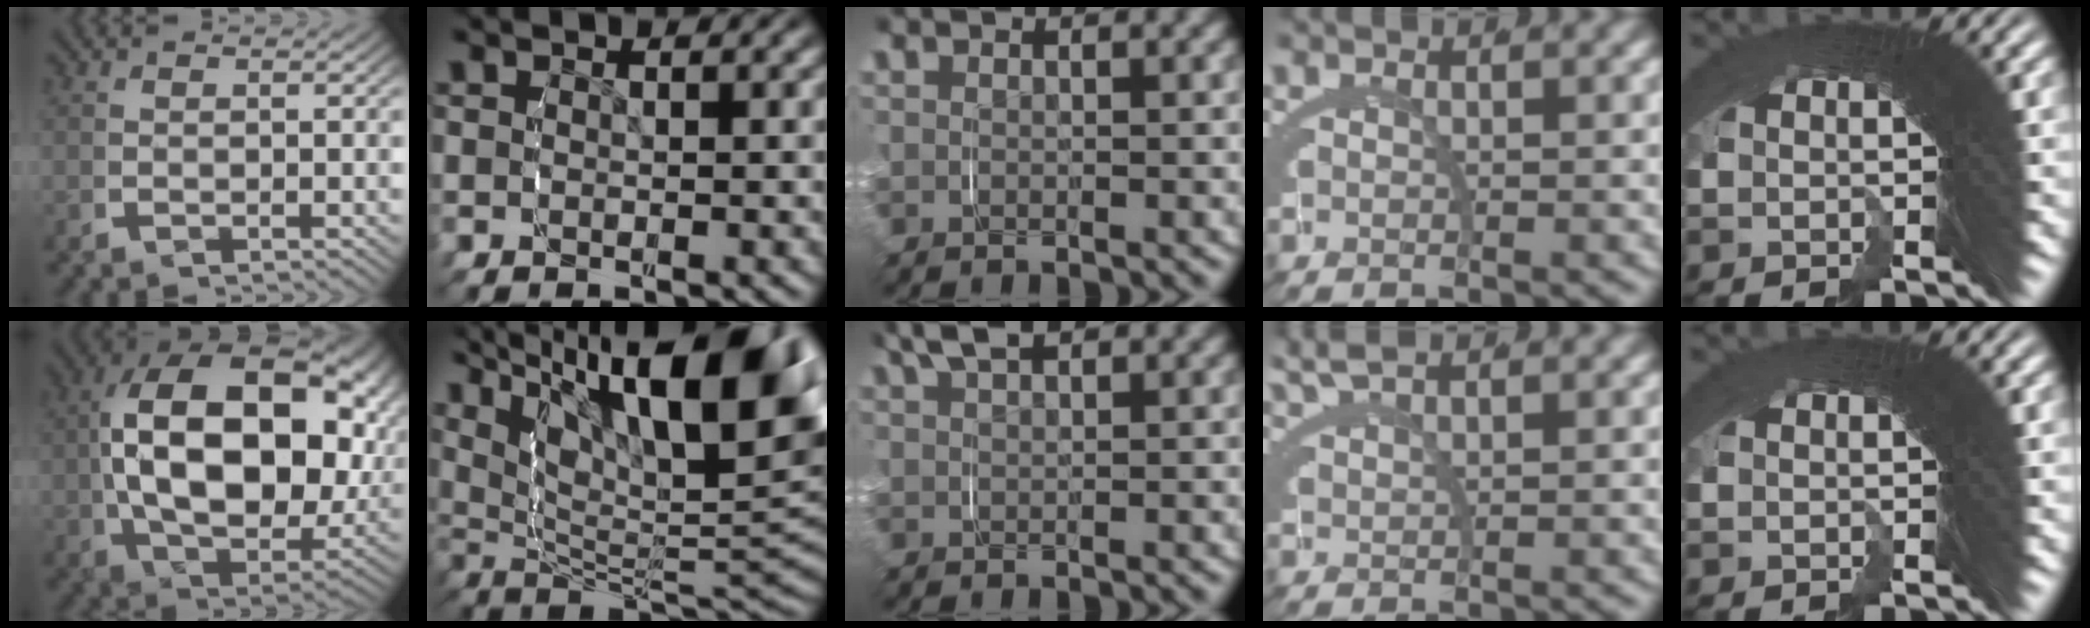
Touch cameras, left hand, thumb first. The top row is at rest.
{"thumb": {"total": 19.4, "force": [1.6, 12.3, 15.0], "torque": [-0.271, -0.054, 0.052]}, "index": {"total": 19.1, "force": [5.6, 10.6, 14.9], "torque": [-0.212, 0.001, 0.086]}, "middle": {"total": 2.8, "force": [2.3, 0.7, 1.5], "torque": [-0.036, 0.008, 0.040]}, "ring": {"total": 2.3, "force": [2.2, -0.5, 0.5], "torque": [-0.010, 0.010, 0.042]}}